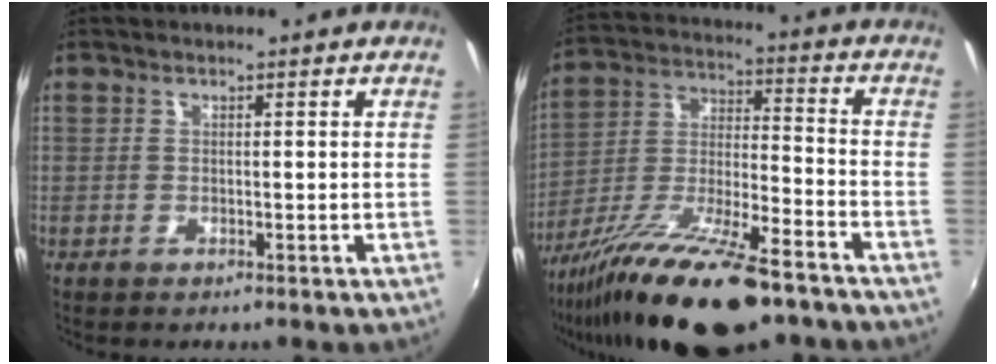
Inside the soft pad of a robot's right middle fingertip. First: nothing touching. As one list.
[{"total": 21.1, "force": [-15.0, 5.1, 13.9], "torque": [-0.267, -0.038, -0.256]}]